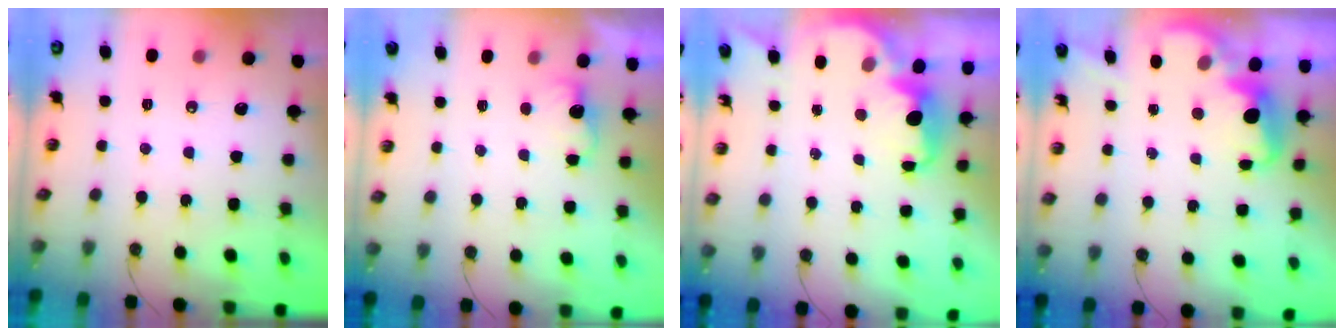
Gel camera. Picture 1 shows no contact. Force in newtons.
{"total": 2.6, "press": 2.5, "slide": 0.9}
{"total": 2.3, "press": 2.3, "slide": 0.4}
{"total": 2.7, "press": 2.6, "slide": 0.8}